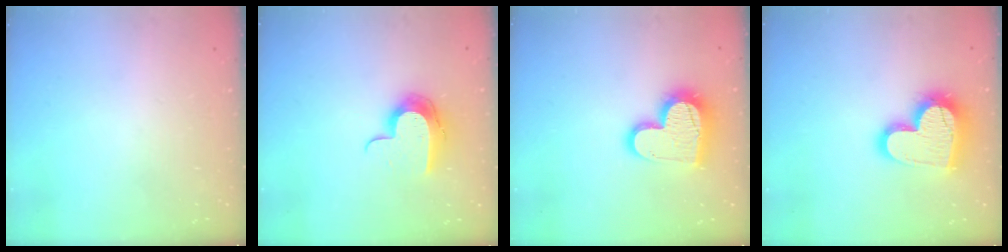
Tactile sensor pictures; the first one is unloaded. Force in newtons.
{"total": 11.3, "press": 11.2, "slide": 0.7}
{"total": 15.2, "press": 15.1, "slide": 1.4}
{"total": 18.4, "press": 18.4, "slide": 1.4}